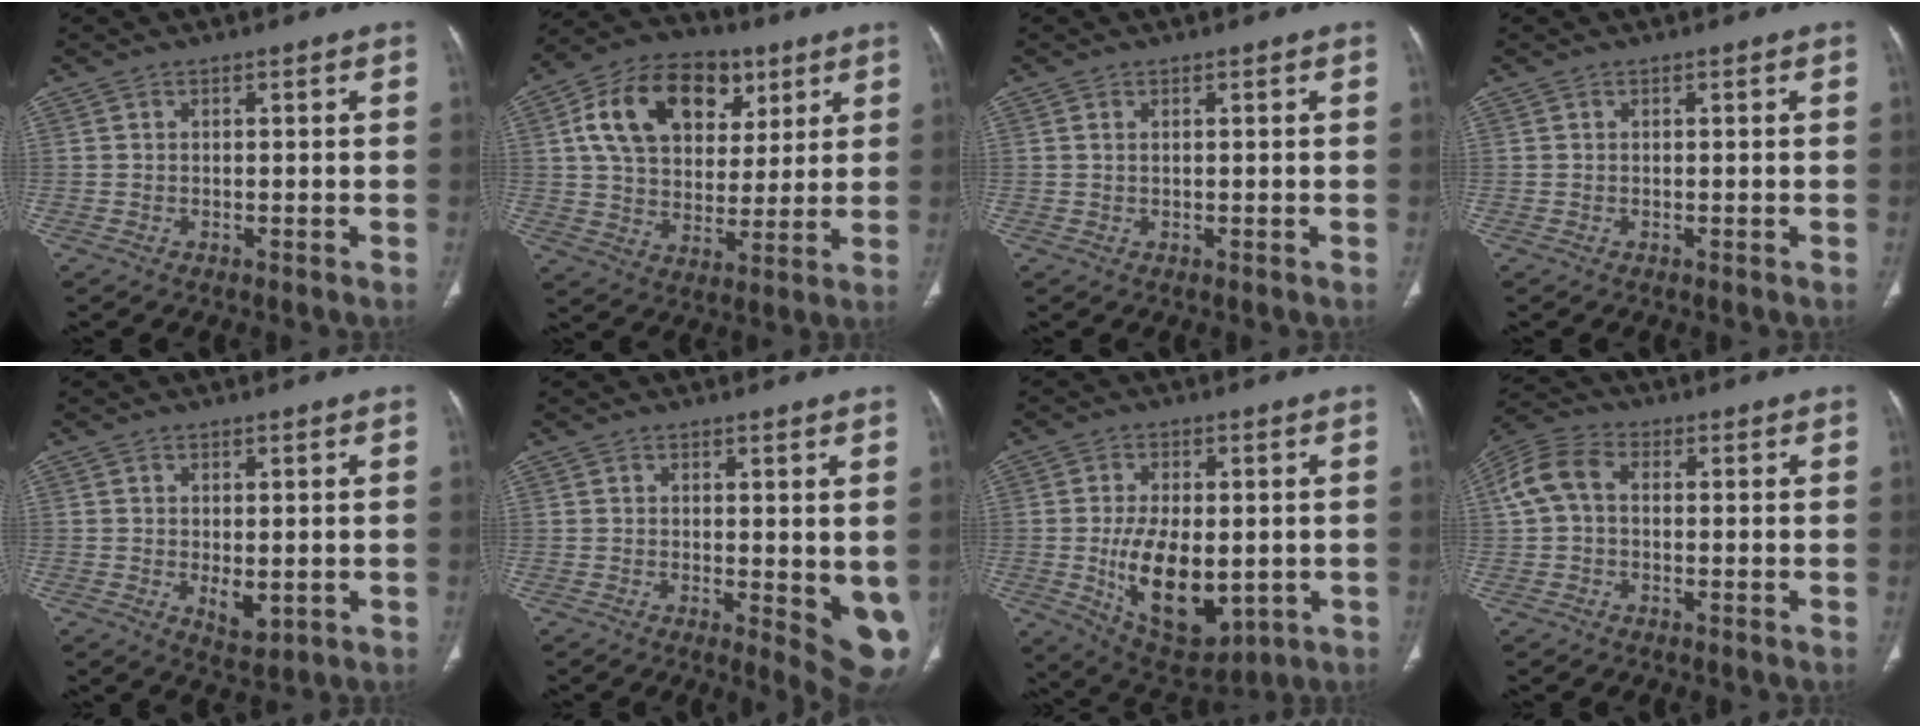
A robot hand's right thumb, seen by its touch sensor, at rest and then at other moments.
{"total": 20.2, "force": [7.4, 13.9, 12.7], "torque": [-0.195, -0.001, 0.121]}
{"total": 0.7, "force": [0.3, 0.3, 0.5], "torque": [-0.013, 0.001, 0.005]}
{"total": 0.0}
{"total": 4.4, "force": [-0.6, 2.4, 3.6], "torque": [-0.047, -0.011, 0.000]}
{"total": 7.3, "force": [-0.2, 2.4, 6.9], "torque": [-0.082, -0.018, 0.001]}
{"total": 15.4, "force": [-2.2, 8.6, 12.6], "torque": [-0.188, -0.011, -0.011]}
{"total": 7.4, "force": [0.5, 5.1, 5.4], "torque": [-0.115, 0.026, 0.001]}